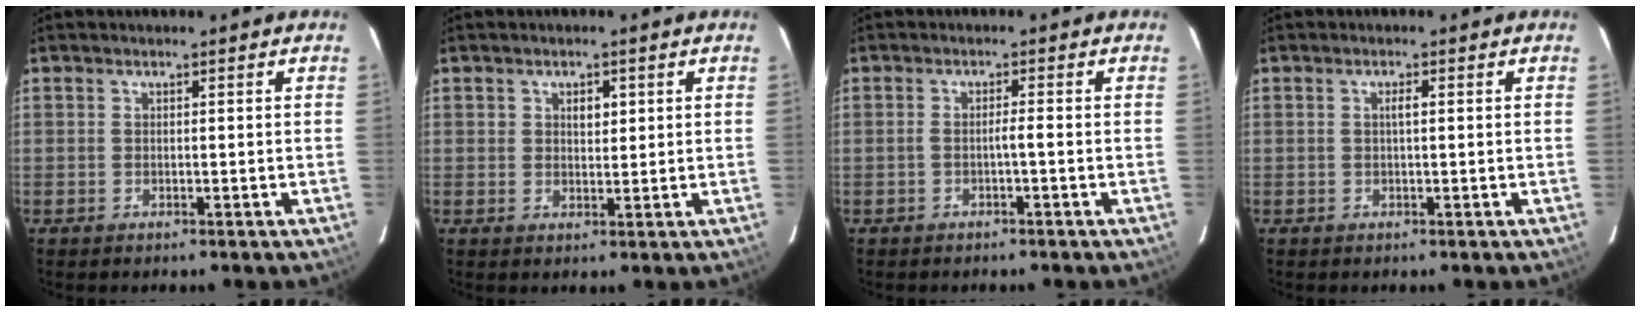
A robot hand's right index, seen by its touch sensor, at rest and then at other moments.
{"total": 2.4, "force": [0.9, 1.4, 1.7], "torque": [-0.024, 0.004, 0.014]}
{"total": 1.3, "force": [-0.6, -0.2, 1.2], "torque": [-0.021, 0.002, -0.011]}
{"total": 1.2, "force": [0.2, 0.1, 1.2], "torque": [-0.023, 0.003, 0.002]}